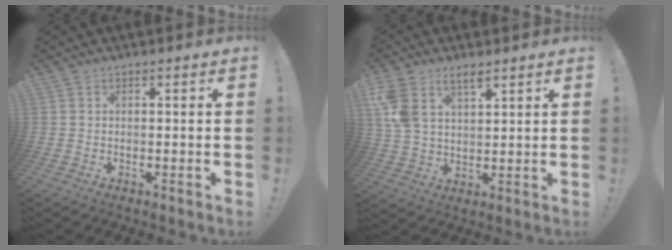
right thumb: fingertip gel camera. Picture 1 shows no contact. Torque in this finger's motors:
{"motor_torque": [1.18, 1.20, 0.38, 0.06, 0.16]}